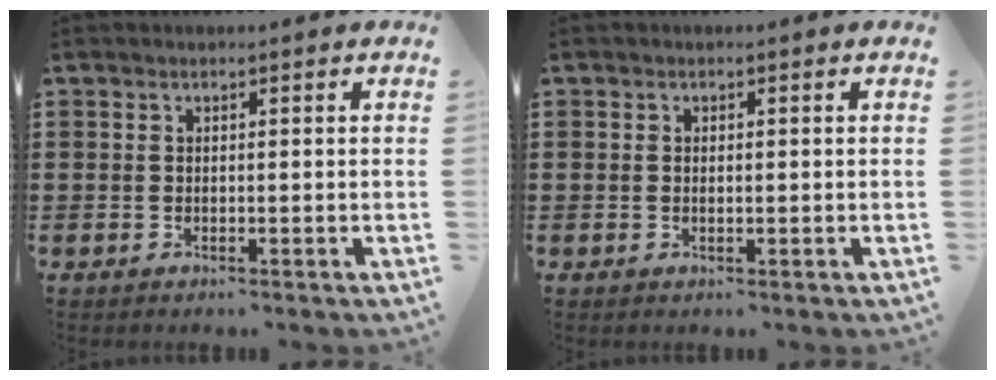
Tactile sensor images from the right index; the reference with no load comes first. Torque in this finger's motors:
{"motor_torque": [-0.07, 2.07, -0.04, -0.01]}